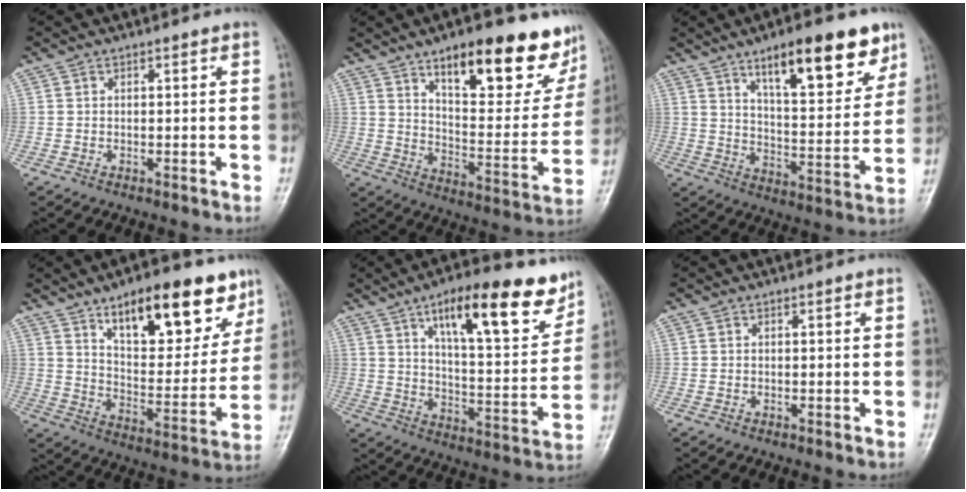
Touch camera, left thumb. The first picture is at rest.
{"total": 22.8, "force": [14.5, 8.4, 15.6], "torque": [-0.156, -0.064, 0.211]}
{"total": 17.7, "force": [10.8, 5.7, 12.8], "torque": [-0.148, -0.053, 0.169]}
{"total": 20.4, "force": [12.4, 8.5, 13.9], "torque": [-0.150, -0.056, 0.197]}
{"total": 19.4, "force": [11.5, 6.2, 14.3], "torque": [-0.170, -0.052, 0.179]}
{"total": 0.0}